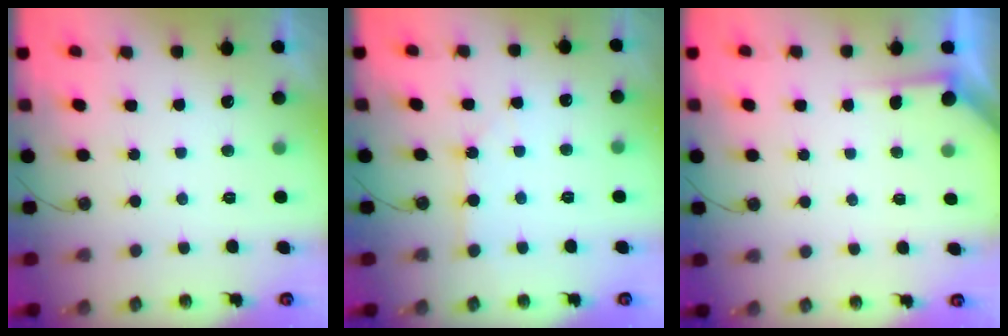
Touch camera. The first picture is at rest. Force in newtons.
{"total": 1.9, "press": 1.9, "slide": 0.0}
{"total": 2.3, "press": 2.3, "slide": 0.3}